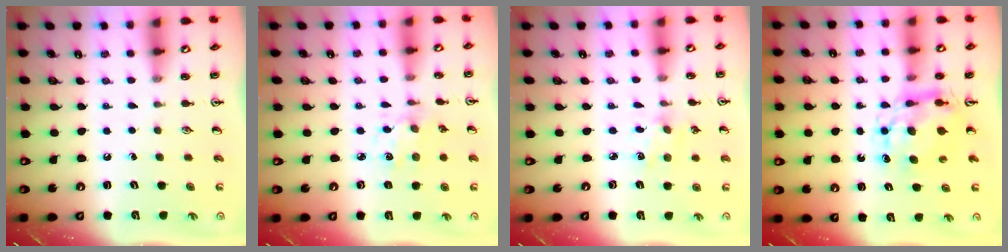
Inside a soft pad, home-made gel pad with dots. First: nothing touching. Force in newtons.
{"total": 2.7, "press": 2.6, "slide": 0.8}
{"total": 1.7, "press": 1.7, "slide": 0.4}
{"total": 7.9, "press": 7.9, "slide": 0.8}